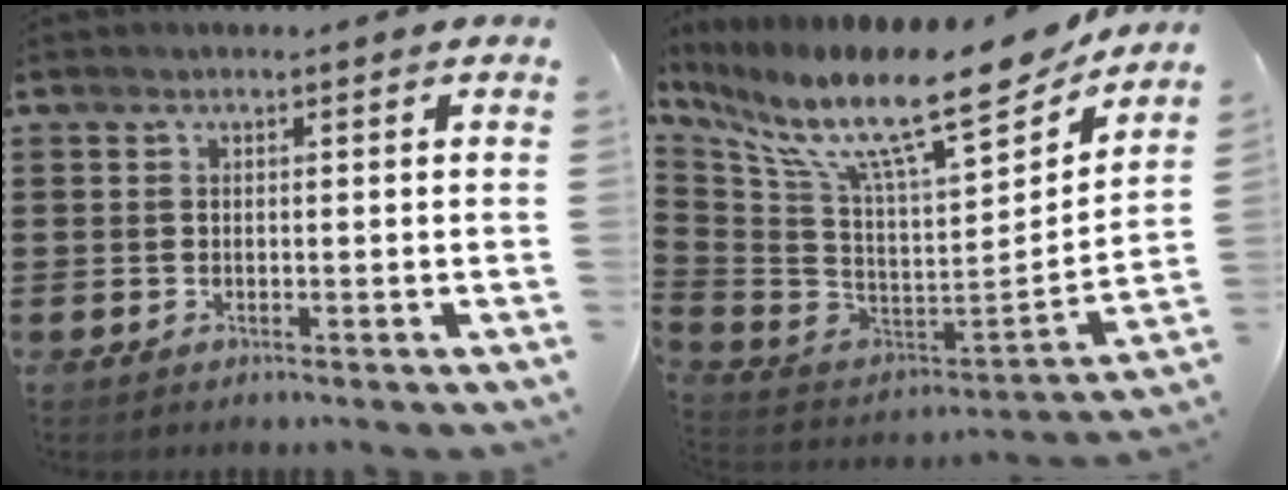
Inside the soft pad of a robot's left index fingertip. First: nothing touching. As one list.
[{"total": 16.6, "force": [11.5, 2.8, 11.5], "torque": [-0.224, -0.078, 0.187]}]